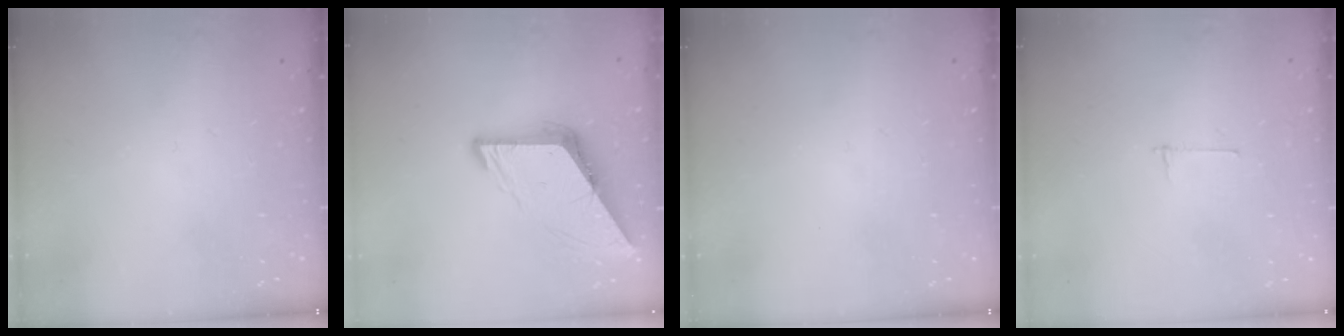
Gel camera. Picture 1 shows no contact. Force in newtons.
{"total": 8.6, "press": 8.5, "slide": 1.1}
{"total": 0.0}
{"total": 2.7, "press": 2.7, "slide": 0.3}